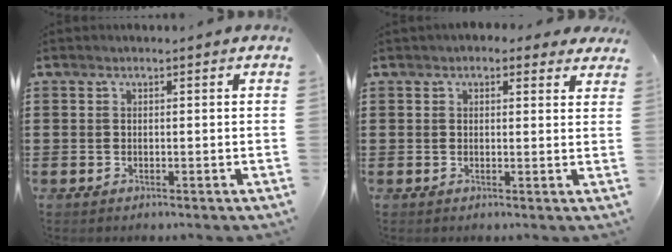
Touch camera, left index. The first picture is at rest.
{"total": 2.3, "force": [1.7, 1.5, 0.4], "torque": [-0.009, 0.003, 0.030]}